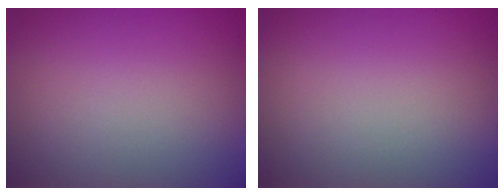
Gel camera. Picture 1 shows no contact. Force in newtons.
{"total": 0.0}